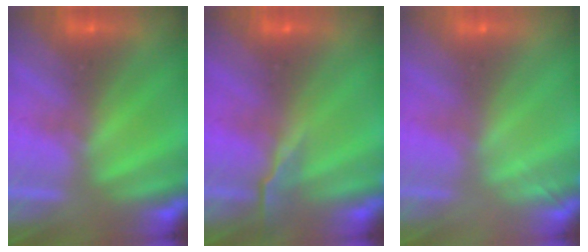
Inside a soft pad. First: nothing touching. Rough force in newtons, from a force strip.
{"total": 2.6}
{"total": 2.1}